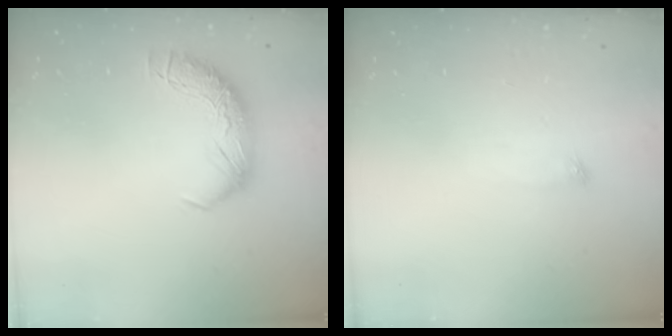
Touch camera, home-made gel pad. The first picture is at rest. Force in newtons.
{"total": 8.4, "press": 8.4, "slide": 0.6}